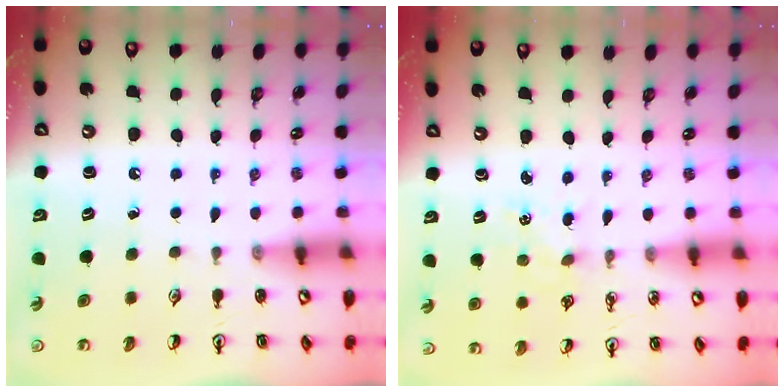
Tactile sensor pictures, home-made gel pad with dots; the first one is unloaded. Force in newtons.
{"total": 2.6, "press": 2.6, "slide": 0.4}